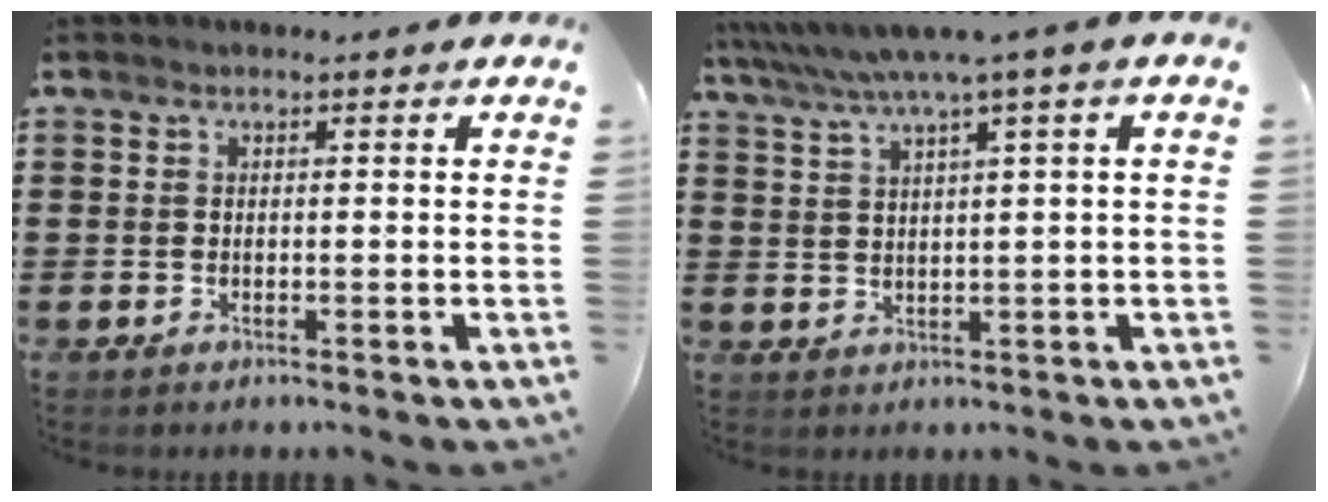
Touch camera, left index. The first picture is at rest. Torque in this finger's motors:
{"motor_torque": [1.42, -0.73, 0.88, 0.21]}